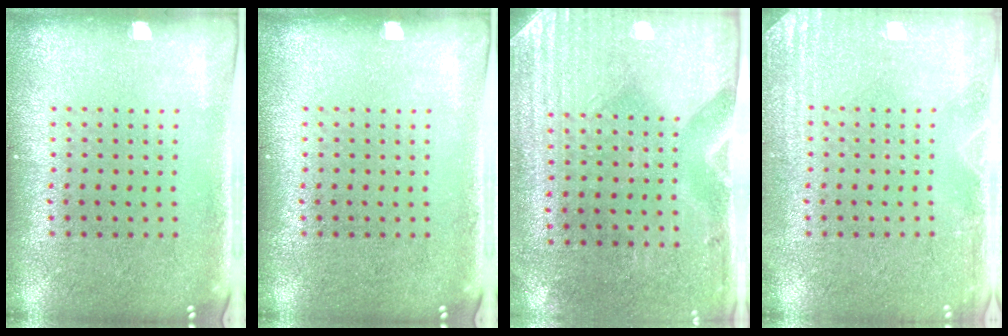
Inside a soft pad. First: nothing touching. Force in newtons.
{"total": 0.0}
{"total": 3.0, "press": 2.6, "slide": 1.5}
{"total": 2.7, "press": 2.7, "slide": 0.3}